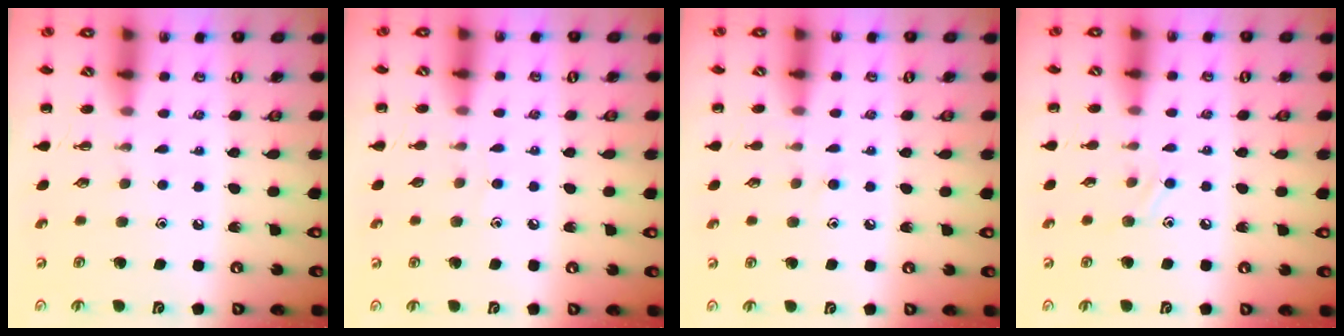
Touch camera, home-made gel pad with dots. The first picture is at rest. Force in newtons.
{"total": 2.5, "press": 2.3, "slide": 1.0}
{"total": 6.7, "press": 6.3, "slide": 2.4}
{"total": 6.2, "press": 6.0, "slide": 1.7}